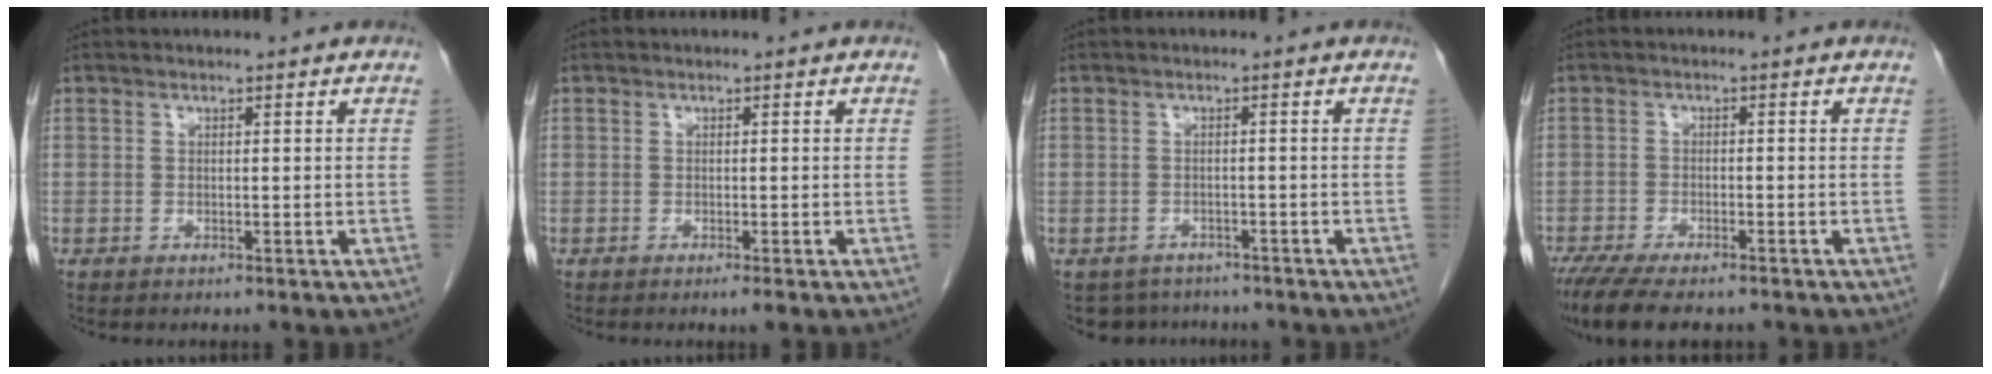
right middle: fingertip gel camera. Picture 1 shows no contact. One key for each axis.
{"total": 0.9, "fx": -0.6, "fy": -0.1, "fz": 0.7, "tx": -0.012, "ty": -0.002, "tz": -0.009}
{"total": 4.8, "fx": -4.2, "fy": 2.4, "fz": 0.0, "tx": 0.006, "ty": 0.004, "tz": -0.058}
{"total": 10.8, "fx": -8.6, "fy": 3.0, "fz": 5.8, "tx": -0.098, "ty": -0.013, "tz": -0.135}